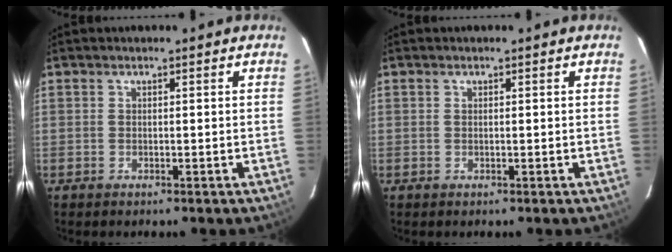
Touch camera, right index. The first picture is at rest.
{"total": 0.0}